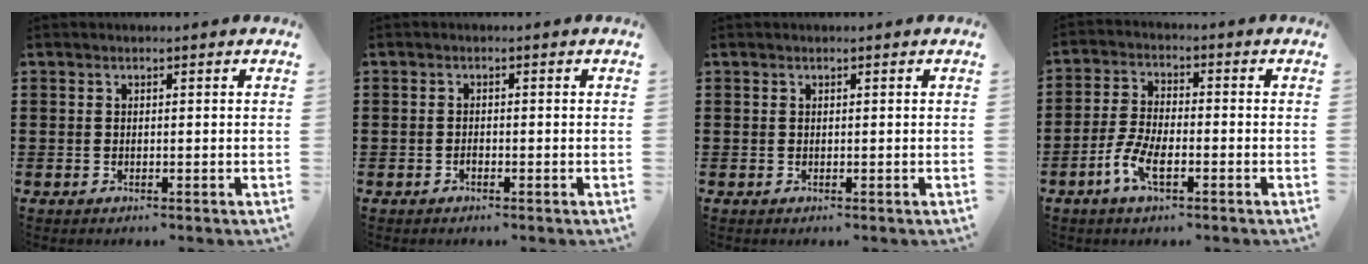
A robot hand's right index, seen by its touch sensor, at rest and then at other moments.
{"total": 0.8, "force": [-0.6, 0.4, 0.4], "torque": [-0.009, -0.002, -0.010]}
{"total": 0.0}
{"total": 5.8, "force": [-2.8, 2.1, 4.6], "torque": [-0.118, -0.009, -0.060]}